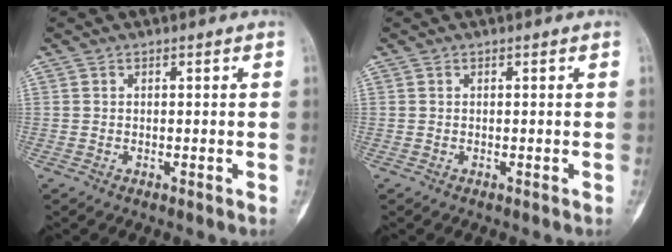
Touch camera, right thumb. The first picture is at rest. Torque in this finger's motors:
{"motor_torque": [0.34, 0.22, 0.00, 0.00, 0.00]}